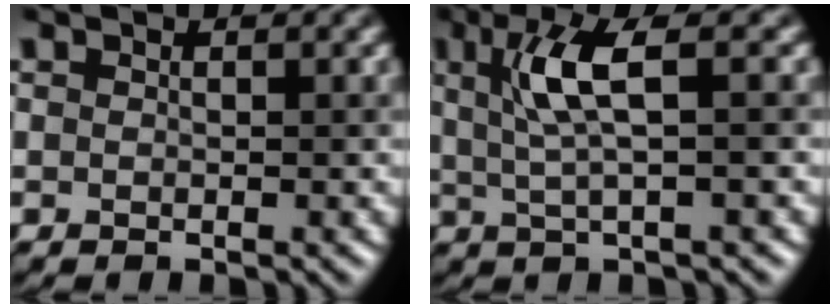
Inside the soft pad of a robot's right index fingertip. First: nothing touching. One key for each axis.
{"total": 4.8, "fx": 1.2, "fy": 0.8, "fz": 4.6, "tx": -0.095, "ty": 0.006, "tz": 0.026}